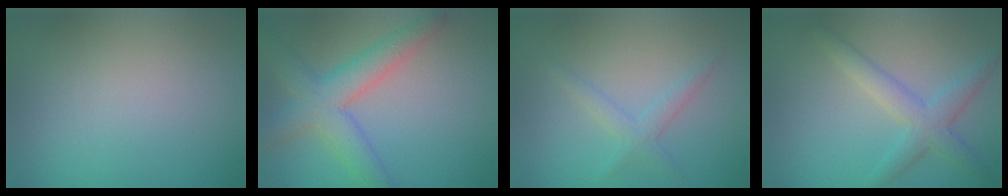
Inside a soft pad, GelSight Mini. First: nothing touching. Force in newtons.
{"total": 5.1, "press": 5.1, "slide": 0.2}
{"total": 1.7, "press": 1.7, "slide": 0.1}
{"total": 3.3, "press": 3.3, "slide": 0.3}